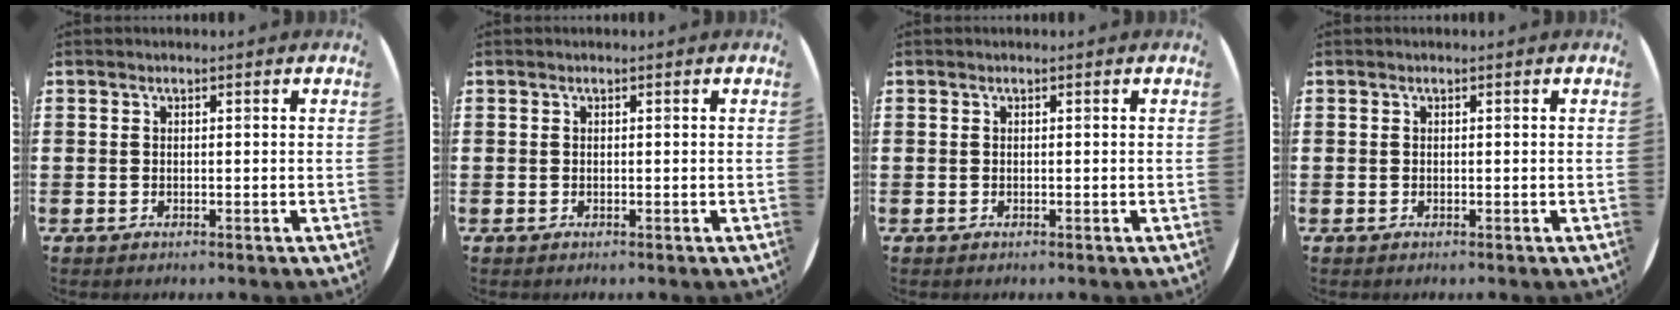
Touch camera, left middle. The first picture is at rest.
{"total": 0.0}
{"total": 0.0}
{"total": 0.0}